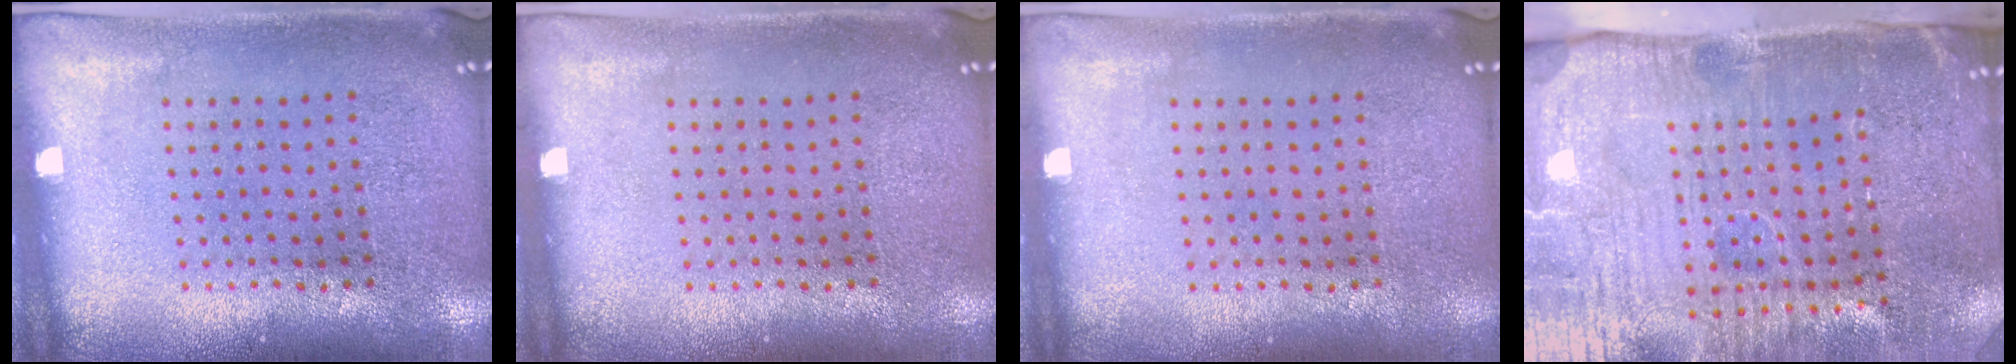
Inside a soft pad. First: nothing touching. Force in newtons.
{"total": 0.0}
{"total": 0.0}
{"total": 5.1, "press": 4.3, "slide": 2.8}